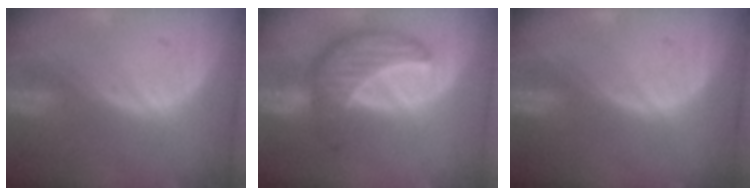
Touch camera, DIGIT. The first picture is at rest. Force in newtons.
{"total": 8.4, "press": 8.4, "slide": 0.7}
{"total": 0.0}